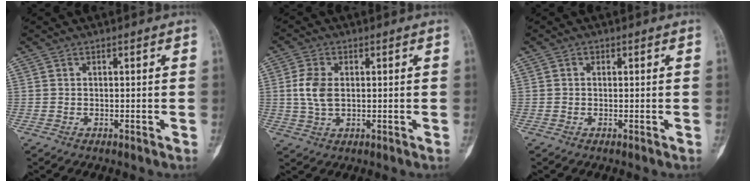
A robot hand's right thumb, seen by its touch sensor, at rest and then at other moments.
{"total": 5.9, "force": [0.6, 3.6, 4.7], "torque": [-0.103, 0.001, 0.013]}
{"total": 0.5, "force": [0.1, 0.5, 0.1], "torque": [0.006, 0.002, 0.000]}